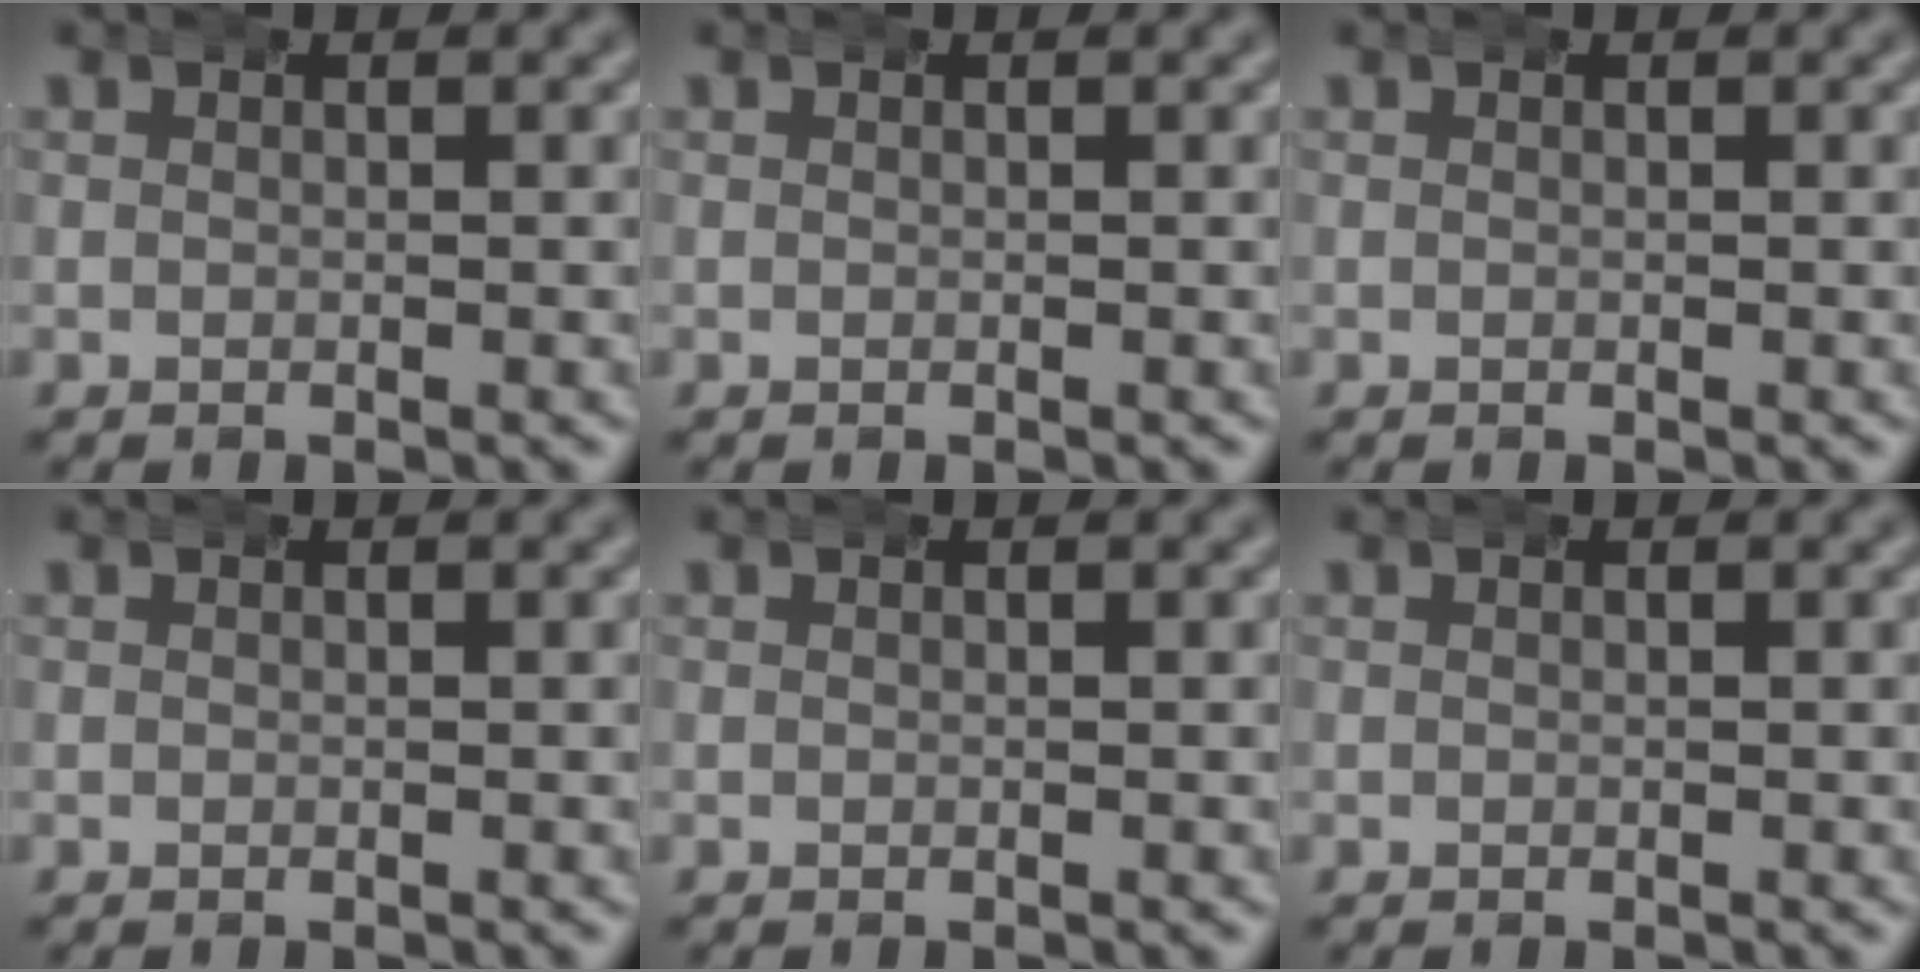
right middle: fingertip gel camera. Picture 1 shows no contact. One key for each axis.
{"total": 0.0}
{"total": 0.0}
{"total": 0.0}
{"total": 0.0}
{"total": 0.0}